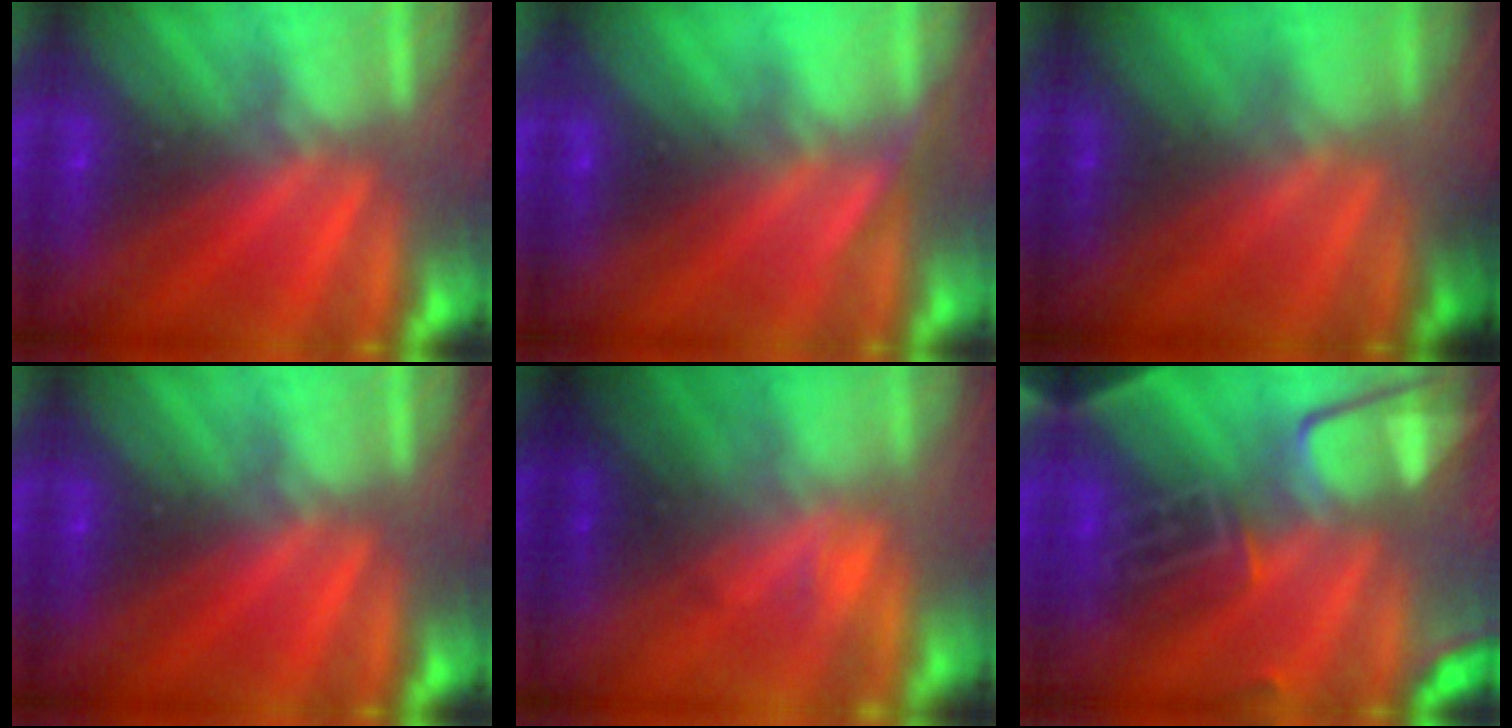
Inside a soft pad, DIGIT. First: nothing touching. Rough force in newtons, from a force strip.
{"total": 3.7}
{"total": 1.7}
{"total": 0.0}
{"total": 1.8}
{"total": 7.0}